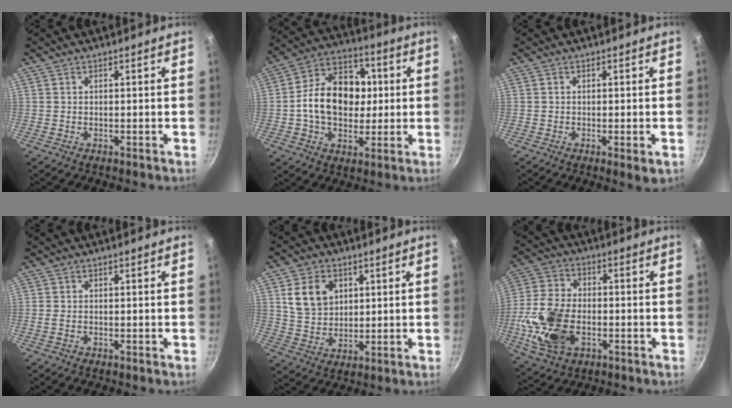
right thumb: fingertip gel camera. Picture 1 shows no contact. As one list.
[{"total": 16.4, "force": [0.4, 11.9, 11.3], "torque": [-0.157, 0.025, 0.003]}, {"total": 2.8, "force": [-0.8, 0.6, 2.6], "torque": [-0.039, -0.009, -0.010]}, {"total": 1.5, "force": [-0.4, 0.9, 1.1], "torque": [-0.031, -0.001, -0.007]}, {"total": 9.4, "force": [3.2, 7.1, 5.2], "torque": [-0.070, -0.011, 0.068]}, {"total": 15.8, "force": [-3.7, 9.8, 11.9], "torque": [-0.243, 0.008, -0.067]}]